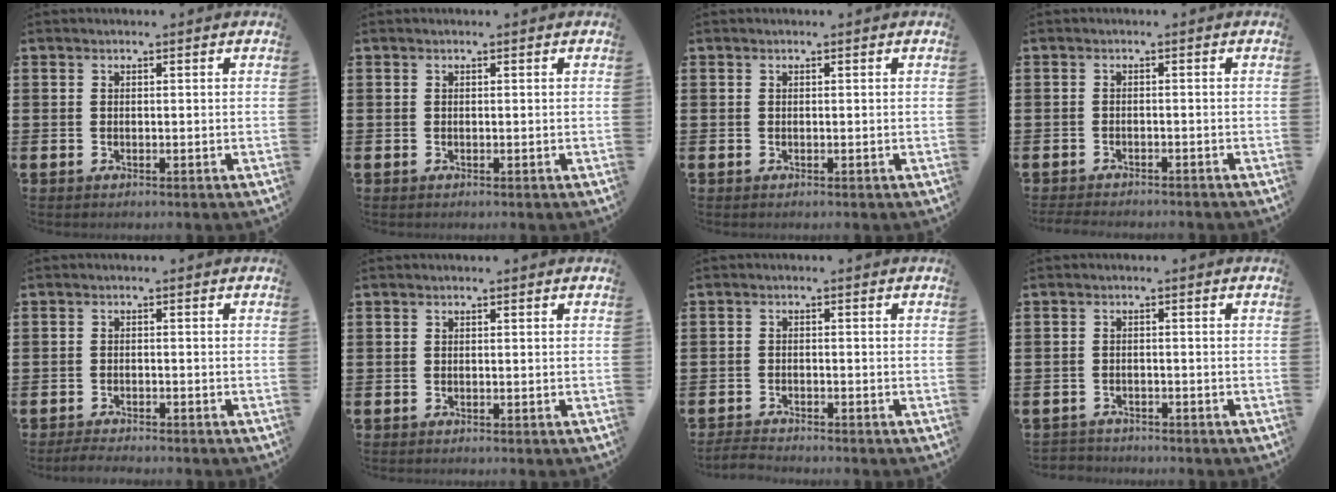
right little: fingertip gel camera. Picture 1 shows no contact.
{"total": 0.0}
{"total": 0.0}
{"total": 1.2, "force": [-1.2, 0.0, 0.0], "torque": [-0.004, 0.002, -0.026]}
{"total": 1.6, "force": [-1.6, 0.1, 0.3], "torque": [-0.008, 0.004, -0.033]}
{"total": 0.0}
{"total": 1.8, "force": [-1.8, 0.0, 0.1], "torque": [-0.005, 0.003, -0.037]}
{"total": 1.4, "force": [-1.3, 0.2, -0.3], "torque": [0.001, 0.003, -0.030]}